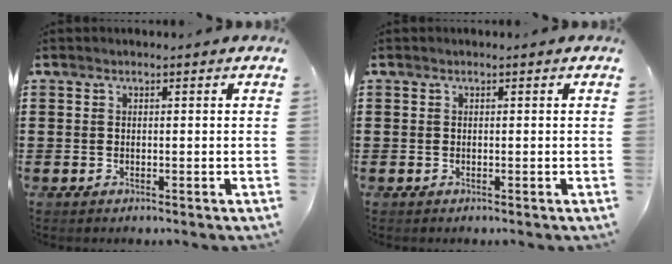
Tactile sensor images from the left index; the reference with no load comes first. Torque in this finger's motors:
{"motor_torque": [0.00, 0.00, 0.00, 0.00]}